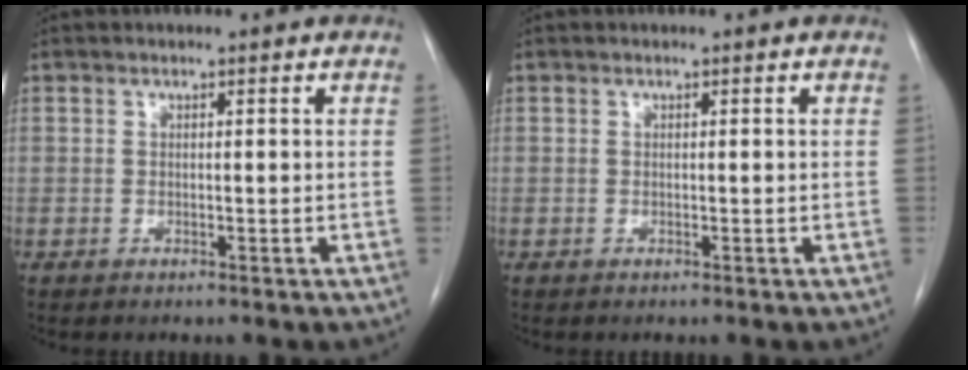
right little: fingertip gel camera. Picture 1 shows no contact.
{"total": 0.0}